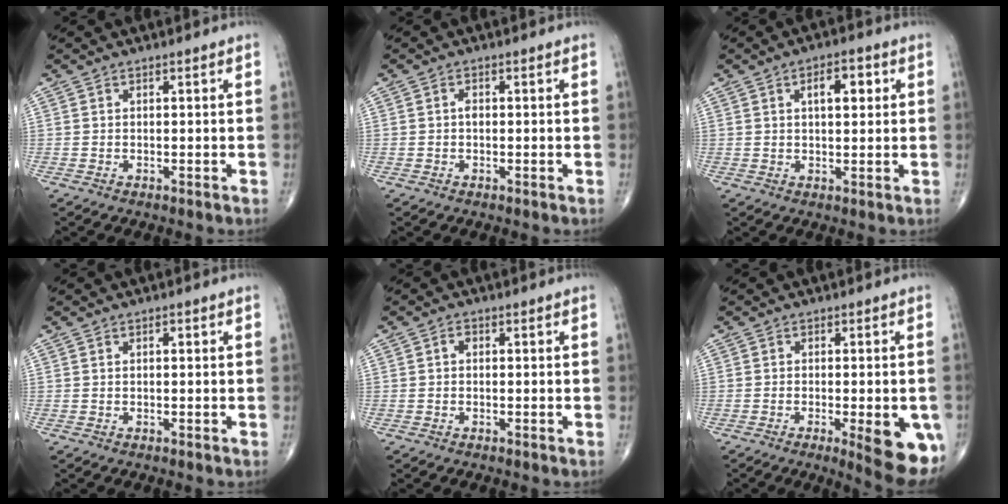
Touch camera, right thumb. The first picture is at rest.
{"total": 1.0, "force": [-0.1, 0.7, 0.8], "torque": [-0.007, 0.003, -0.005]}
{"total": 5.5, "force": [1.7, 2.6, 4.5], "torque": [-0.052, 0.001, 0.023]}
{"total": 0.6, "force": [0.2, 0.3, 0.5], "torque": [-0.005, 0.001, 0.003]}
{"total": 1.1, "force": [0.1, 0.9, 0.7], "torque": [-0.007, 0.003, -0.003]}
{"total": 10.7, "force": [-3.7, 2.9, 9.6], "torque": [-0.109, -0.012, -0.042]}